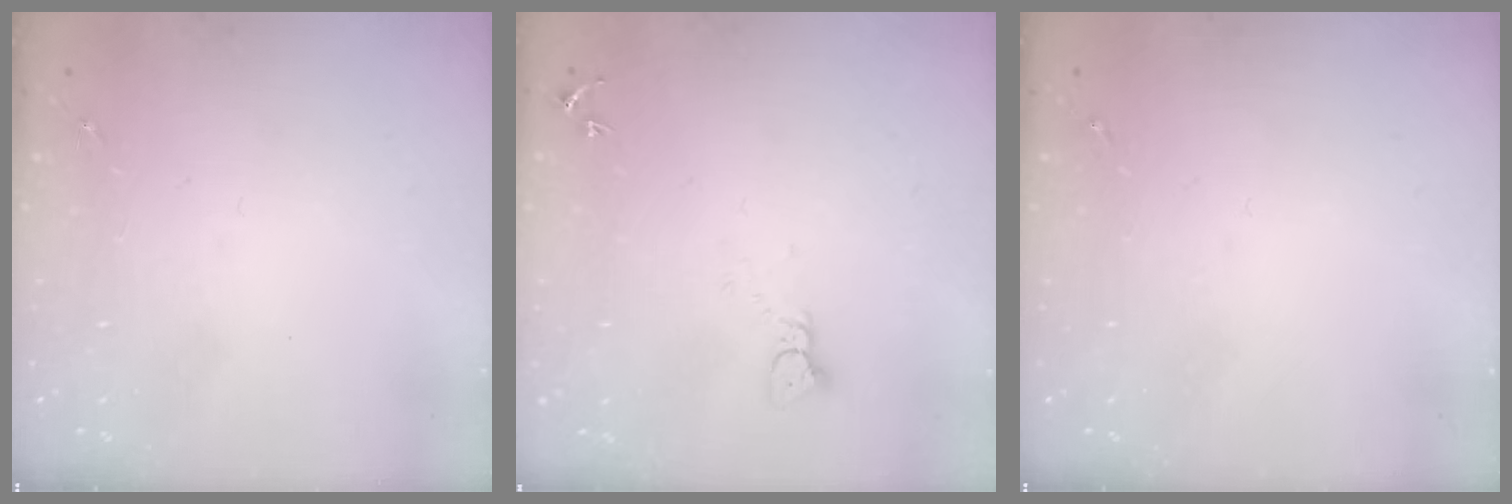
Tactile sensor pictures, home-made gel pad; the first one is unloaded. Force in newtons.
{"total": 2.4, "press": 2.4, "slide": 0.2}
{"total": 0.0}